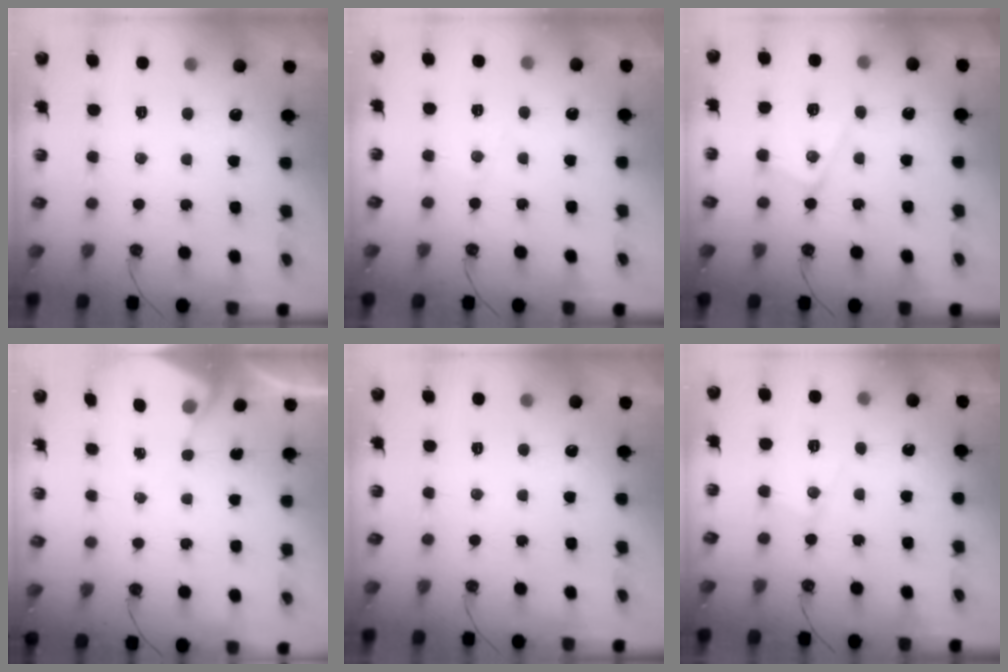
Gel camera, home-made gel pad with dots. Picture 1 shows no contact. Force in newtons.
{"total": 4.6, "press": 4.6, "slide": 0.6}
{"total": 11.4, "press": 11.4, "slide": 0.6}
{"total": 2.9, "press": 2.9, "slide": 0.4}
{"total": 0.0}
{"total": 7.3, "press": 7.3, "slide": 0.5}